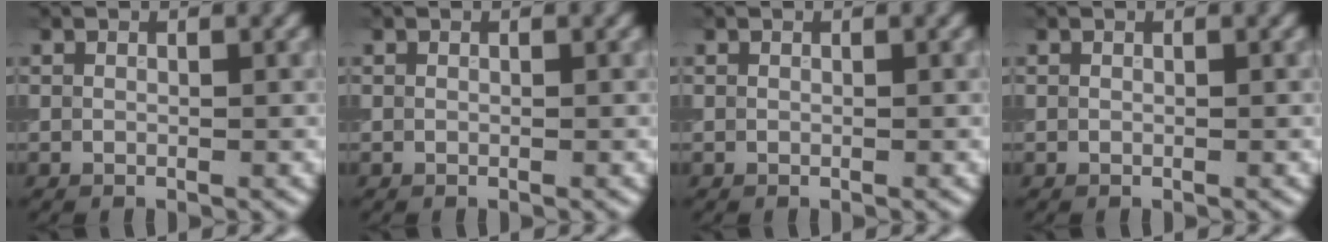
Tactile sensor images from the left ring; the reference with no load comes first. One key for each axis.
{"total": 0.0}
{"total": 0.0}
{"total": 0.0}